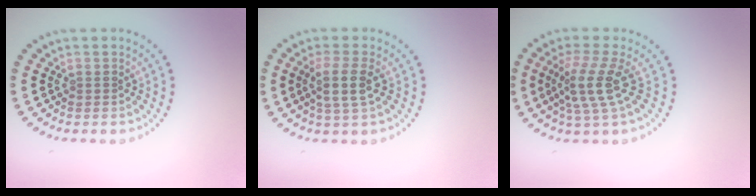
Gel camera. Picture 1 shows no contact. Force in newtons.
{"total": 2.8, "press": 2.6, "slide": 1.2}
{"total": 3.7, "press": 2.9, "slide": 2.3}